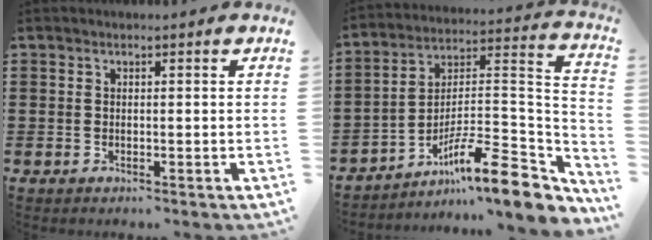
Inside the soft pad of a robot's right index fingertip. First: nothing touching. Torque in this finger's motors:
{"motor_torque": [1.07, 1.07, 0.01, -0.08]}